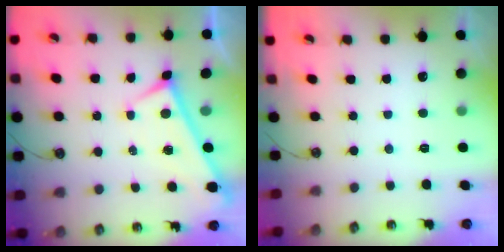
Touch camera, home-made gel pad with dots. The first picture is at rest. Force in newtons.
{"total": 0.0}